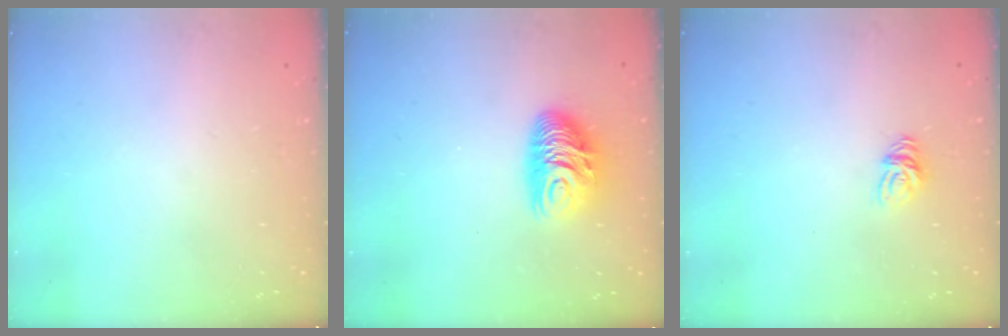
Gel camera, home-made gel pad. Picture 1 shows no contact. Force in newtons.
{"total": 9.8, "press": 9.7, "slide": 0.7}
{"total": 5.8, "press": 5.8, "slide": 0.4}